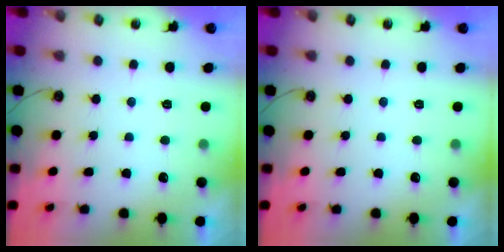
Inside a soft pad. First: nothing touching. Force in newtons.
{"total": 0.0}